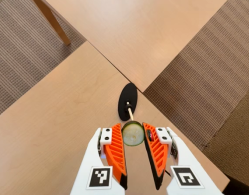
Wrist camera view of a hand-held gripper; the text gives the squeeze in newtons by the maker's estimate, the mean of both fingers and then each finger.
{"total": 7.6, "left": 7.8, "right": 7.3}